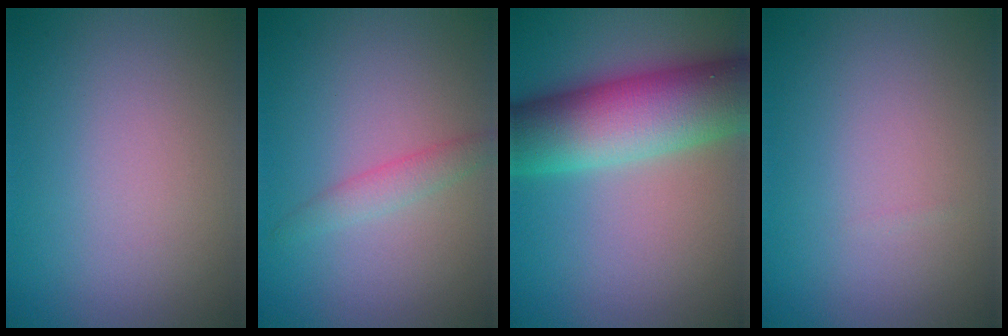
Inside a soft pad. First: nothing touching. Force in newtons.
{"total": 1.7, "press": 1.7, "slide": 0.1}
{"total": 12.1, "press": 12.0, "slide": 0.4}
{"total": 0.0}